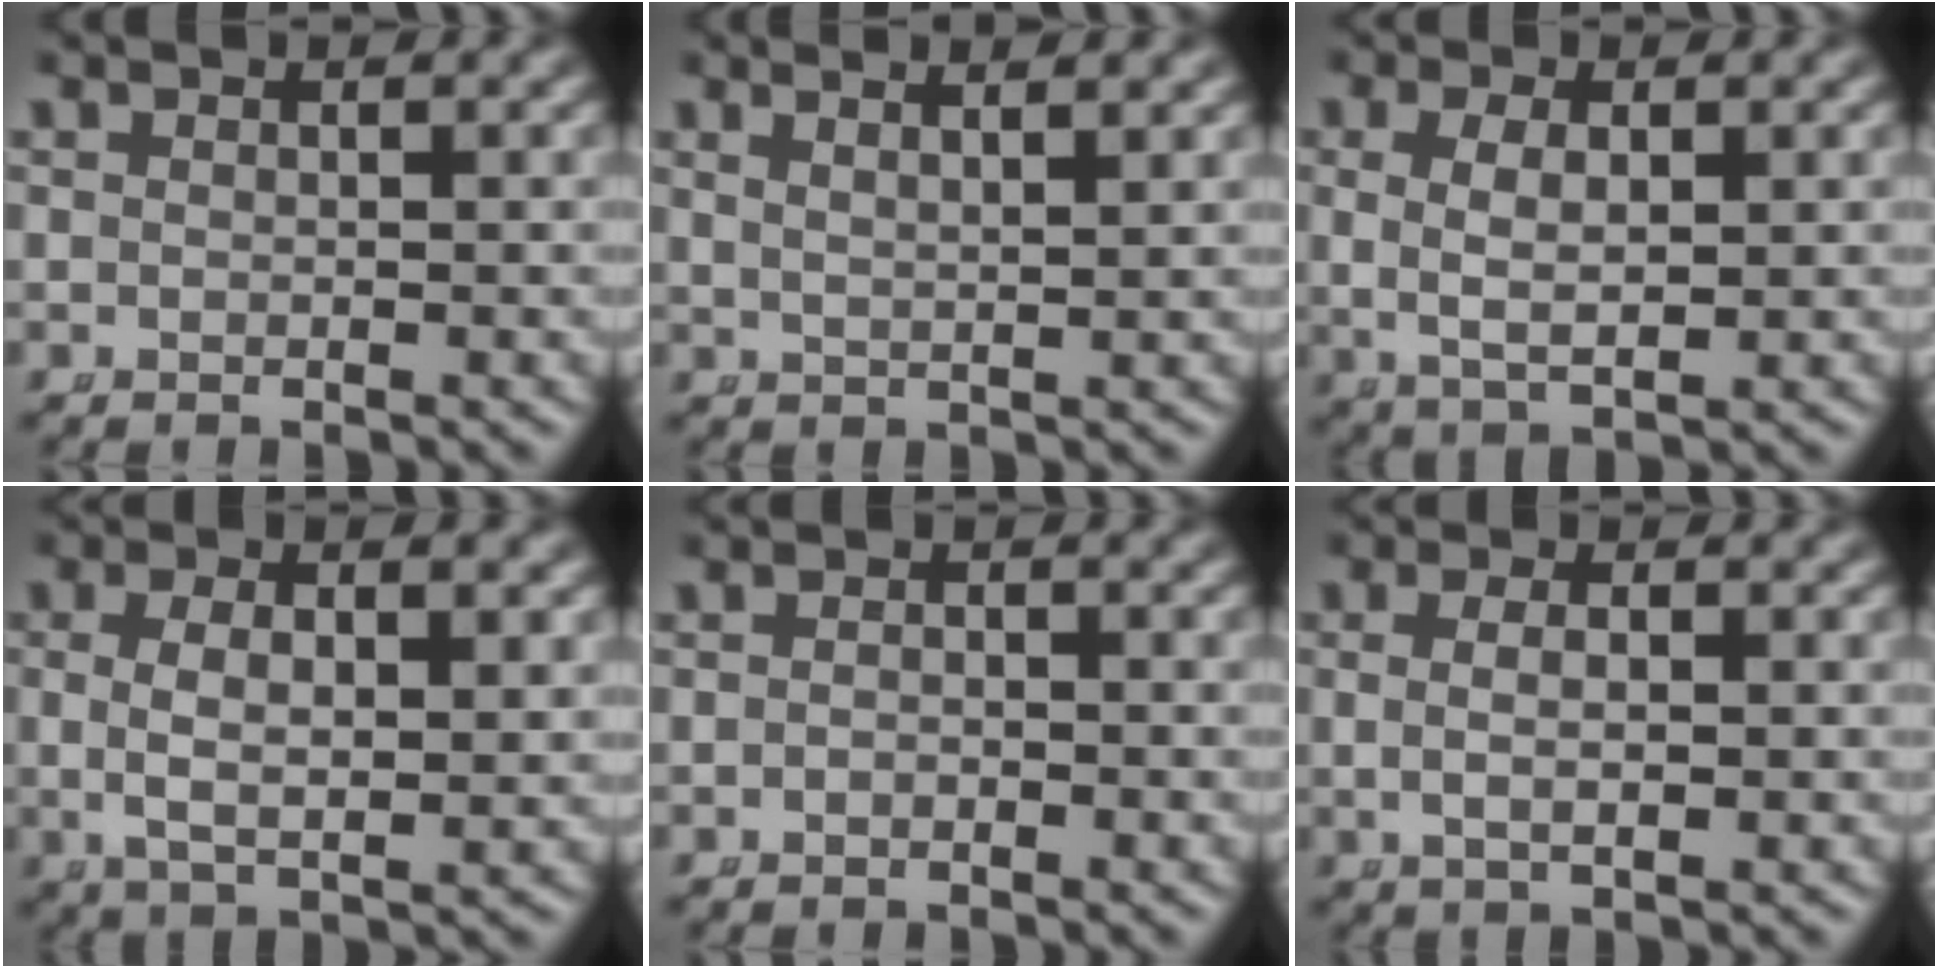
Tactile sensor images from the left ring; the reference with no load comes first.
{"total": 3.5, "force": [2.7, 0.6, 2.1], "torque": [-0.028, 0.006, 0.047]}
{"total": 4.9, "force": [0.4, 3.0, 3.9], "torque": [-0.079, -0.007, 0.016]}
{"total": 4.6, "force": [0.4, 2.0, 4.1], "torque": [-0.082, -0.008, 0.018]}
{"total": 0.9, "force": [-0.7, 0.3, 0.4], "torque": [-0.009, -0.005, -0.012]}
{"total": 2.6, "force": [-0.1, 1.0, 2.4], "torque": [-0.044, -0.006, 0.005]}